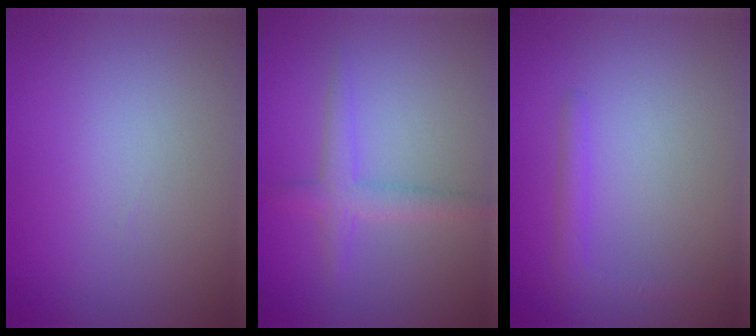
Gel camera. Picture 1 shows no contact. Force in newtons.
{"total": 2.2, "press": 2.2, "slide": 0.0}
{"total": 1.4, "press": 1.4, "slide": 0.1}